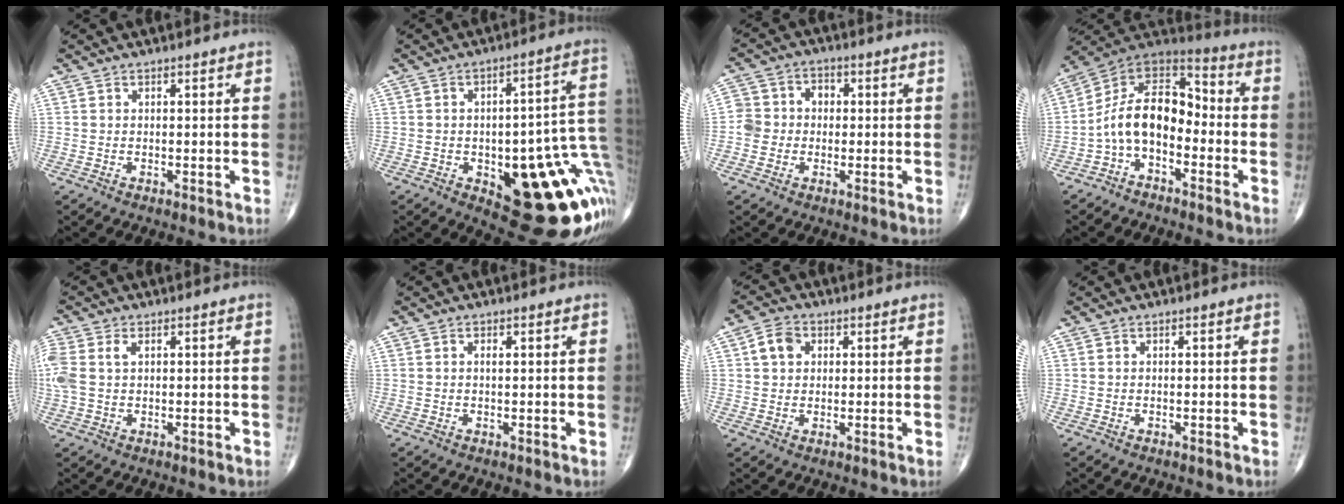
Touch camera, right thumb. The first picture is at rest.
{"total": 24.4, "force": [-5.4, 9.6, 21.7], "torque": [-0.205, 0.028, -0.046]}
{"total": 6.4, "force": [-0.6, 5.9, 2.4], "torque": [-0.026, 0.027, -0.020]}
{"total": 13.0, "force": [-3.3, 7.9, 9.8], "torque": [-0.151, 0.073, -0.073]}
{"total": 6.8, "force": [1.5, 4.3, 5.0], "torque": [-0.152, 0.021, 0.036]}
{"total": 0.9, "force": [0.3, 0.3, 0.8], "torque": [-0.013, 0.003, 0.003]}
{"total": 4.6, "force": [1.2, 3.6, 2.5], "torque": [-0.035, 0.005, 0.018]}
{"total": 0.0}